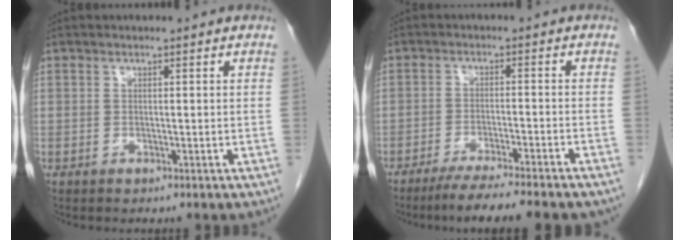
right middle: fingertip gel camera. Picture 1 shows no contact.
{"total": 10.9, "force": [-9.3, 0.0, 5.8], "torque": [-0.072, -0.025, -0.138]}